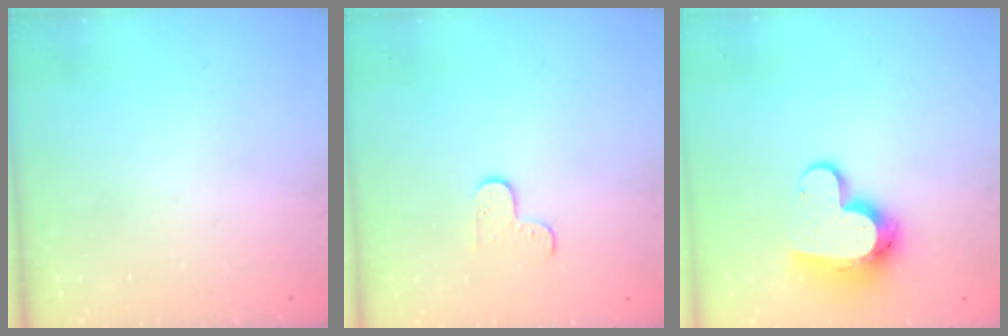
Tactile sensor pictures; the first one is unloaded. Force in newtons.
{"total": 5.5, "press": 5.5, "slide": 0.5}
{"total": 11.9, "press": 11.8, "slide": 1.1}